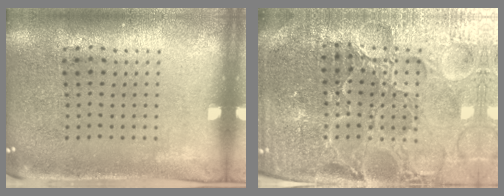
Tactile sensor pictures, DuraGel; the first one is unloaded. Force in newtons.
{"total": 5.5, "press": 5.1, "slide": 2.1}